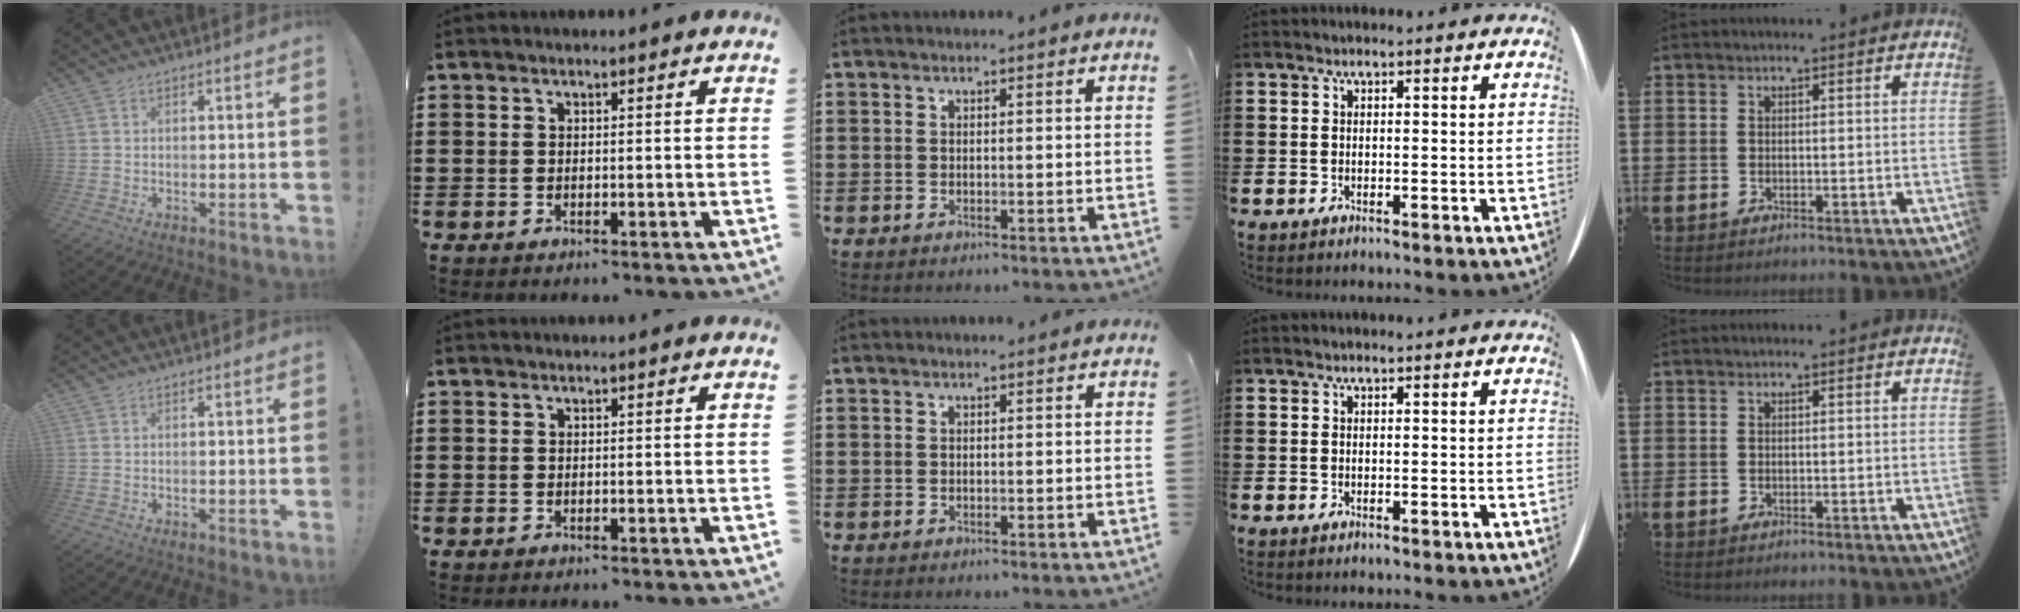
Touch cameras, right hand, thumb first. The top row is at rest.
{}